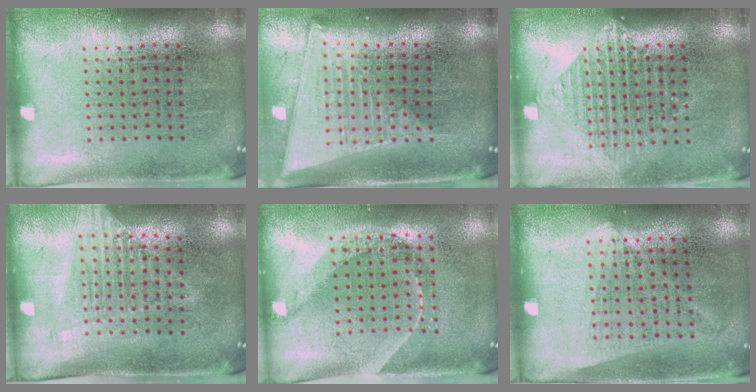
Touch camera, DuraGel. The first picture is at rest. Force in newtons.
{"total": 2.1, "press": 1.8, "slide": 1.1}
{"total": 1.3, "press": 1.1, "slide": 0.6}
{"total": 1.4, "press": 1.2, "slide": 0.6}
{"total": 1.6, "press": 1.3, "slide": 0.9}
{"total": 1.2, "press": 1.1, "slide": 0.6}